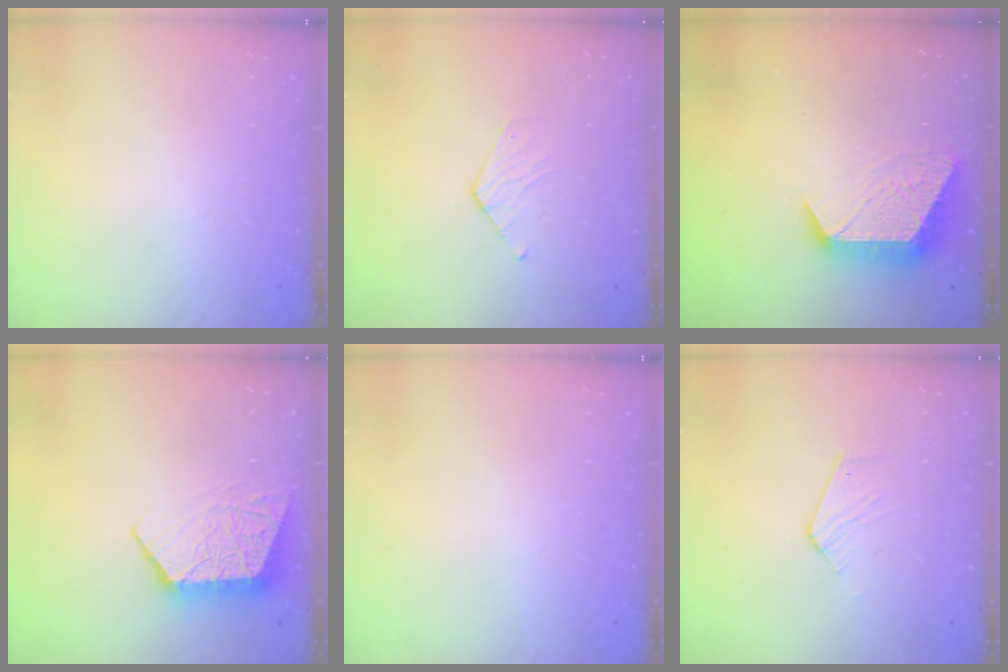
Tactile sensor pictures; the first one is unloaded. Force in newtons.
{"total": 4.4, "press": 4.4, "slide": 0.4}
{"total": 12.2, "press": 12.2, "slide": 0.8}
{"total": 10.4, "press": 10.3, "slide": 0.9}
{"total": 0.0}
{"total": 2.6, "press": 2.6, "slide": 0.2}